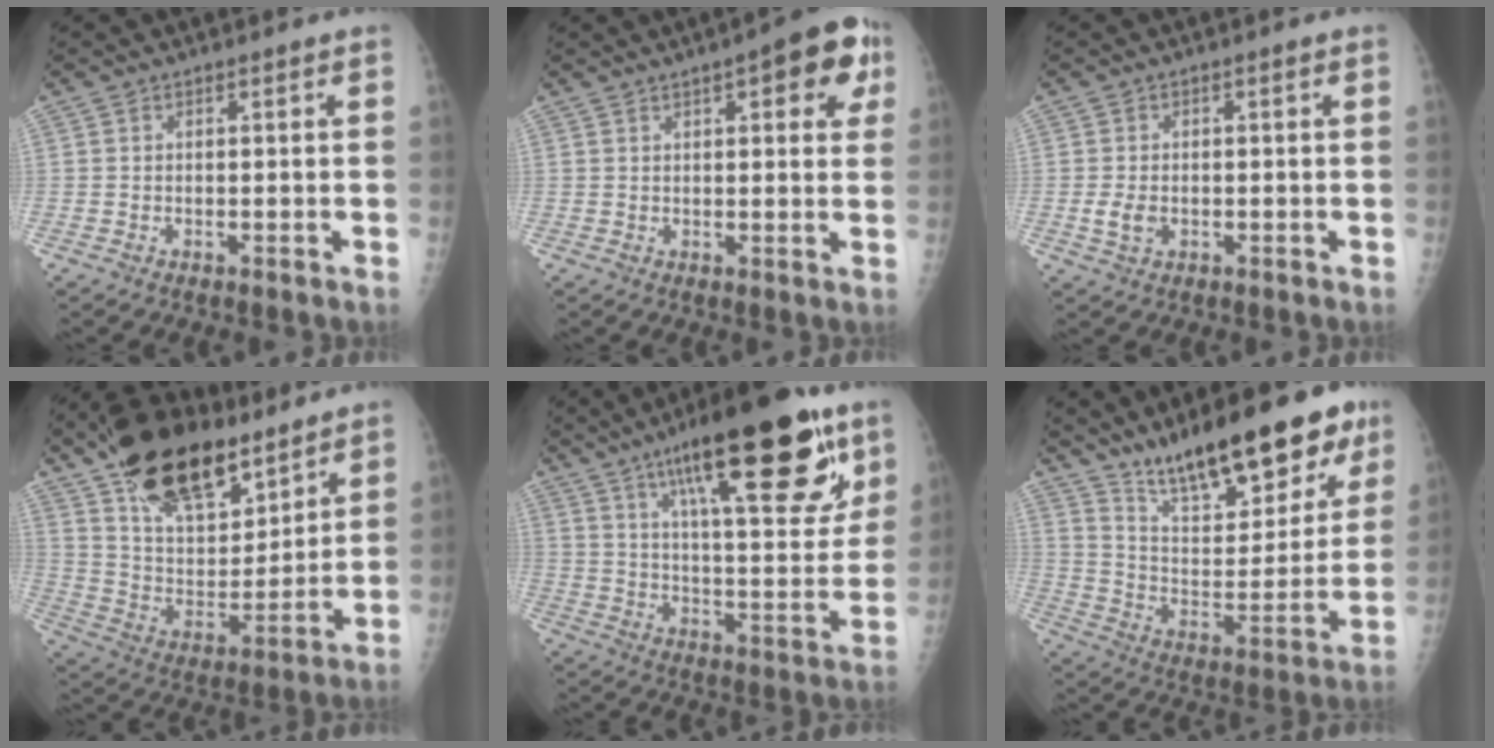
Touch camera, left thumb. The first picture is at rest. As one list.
[{"total": 10.2, "force": [4.4, 3.6, 8.4], "torque": [-0.069, -0.002, 0.046]}, {"total": 3.2, "force": [-0.7, 2.2, 2.2], "torque": [-0.040, 0.001, -0.010]}, {"total": 23.4, "force": [15.7, 10.9, 13.5], "torque": [-0.196, -0.056, 0.277]}, {"total": 27.8, "force": [15.5, 8.5, 21.4], "torque": [-0.293, -0.038, 0.242]}, {"total": 22.6, "force": [15.9, 7.7, 14.2], "torque": [-0.171, -0.074, 0.259]}]